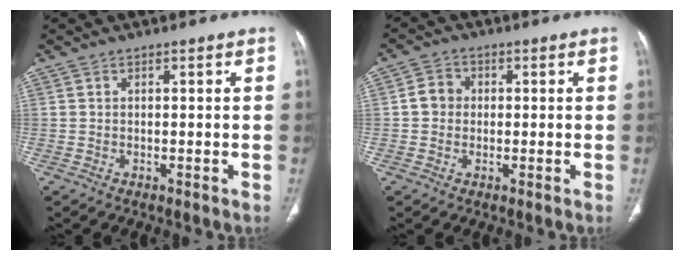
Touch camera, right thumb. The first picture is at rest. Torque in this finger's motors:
{"motor_torque": [0.12, 0.97, 0.57, -0.40, 0.04]}